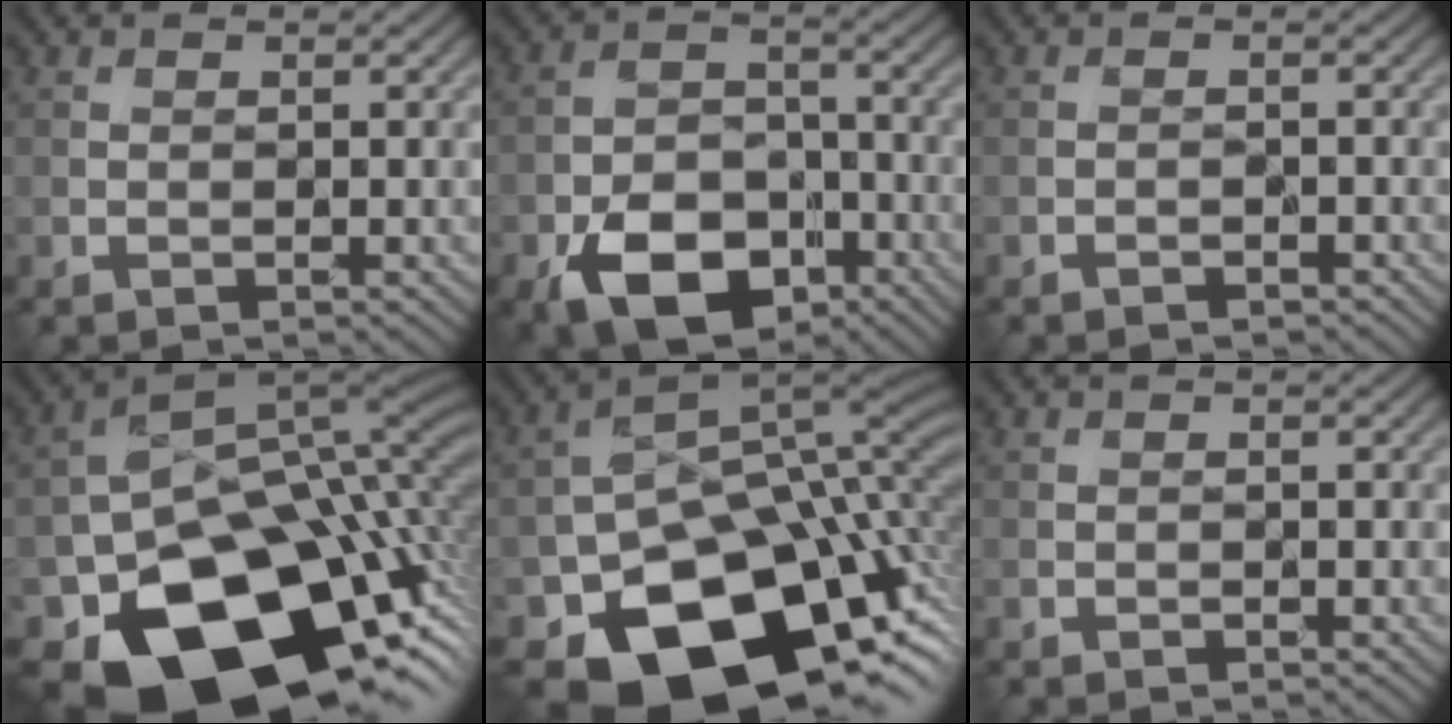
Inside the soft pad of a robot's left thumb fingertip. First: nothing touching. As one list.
[{"total": 10.8, "force": [-5.6, 6.7, 6.3], "torque": [-0.128, -0.018, -0.100]}, {"total": 1.1, "force": [-1.0, 0.3, 0.3], "torque": [-0.001, 0.003, -0.019]}, {"total": 18.7, "force": [-8.4, 12.1, 11.5], "torque": [-0.177, -0.048, -0.116]}, {"total": 16.6, "force": [-7.6, 10.3, 10.5], "torque": [-0.153, -0.034, -0.120]}, {"total": 0.0}]